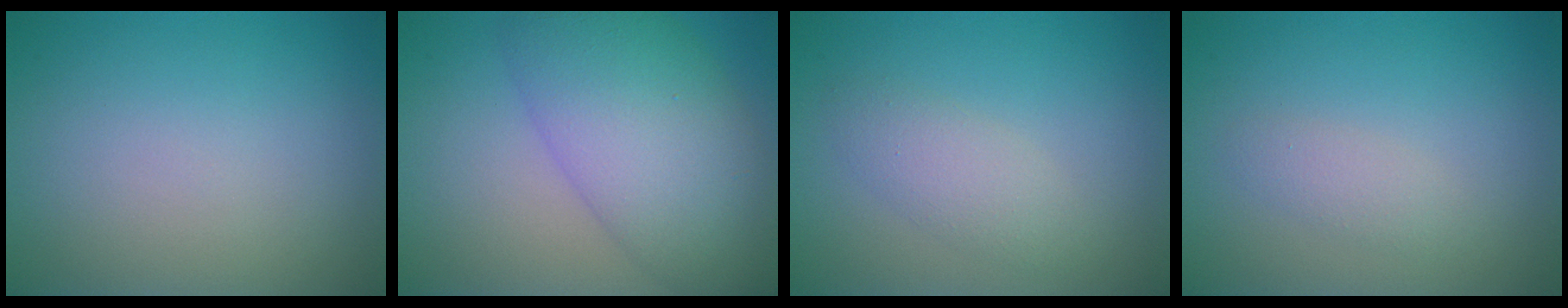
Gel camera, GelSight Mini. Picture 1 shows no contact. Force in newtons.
{"total": 9.3, "press": 9.3, "slide": 0.2}
{"total": 2.4, "press": 2.4, "slide": 0.1}
{"total": 1.4, "press": 1.4, "slide": 0.1}